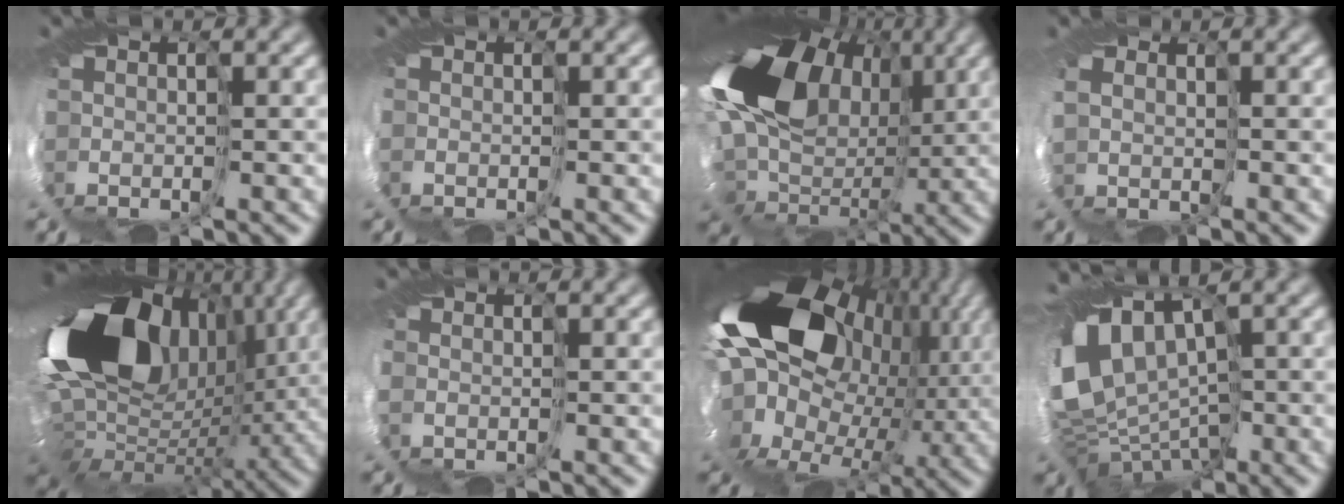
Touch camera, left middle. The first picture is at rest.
{"total": 1.3, "force": [-0.6, 1.1, 0.6], "torque": [-0.033, -0.003, 0.005]}
{"total": 18.7, "force": [4.6, 13.9, 11.7], "torque": [-0.217, -0.007, 0.031]}
{"total": 1.2, "force": [1.0, 0.2, -0.6], "torque": [-0.005, 0.004, 0.013]}
{"total": 17.5, "force": [4.8, 12.2, 11.6], "torque": [-0.211, -0.017, 0.083]}
{"total": 1.9, "force": [-0.4, 1.6, 0.9], "torque": [-0.050, -0.001, 0.006]}
{"total": 19.2, "force": [3.7, 13.3, 13.3], "torque": [-0.253, -0.002, 0.022]}
{"total": 8.6, "force": [0.5, 5.3, 6.7], "torque": [-0.162, -0.016, 0.017]}